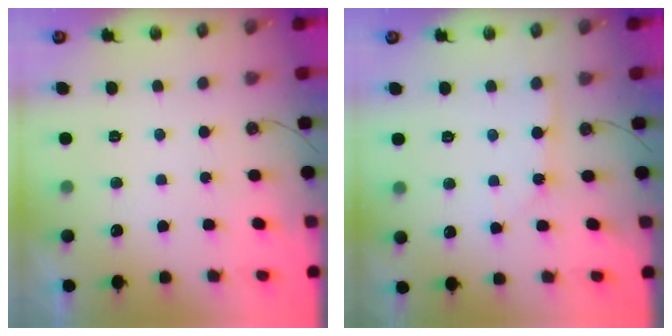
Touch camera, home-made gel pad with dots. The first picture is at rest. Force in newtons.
{"total": 2.5, "press": 2.5, "slide": 0.3}